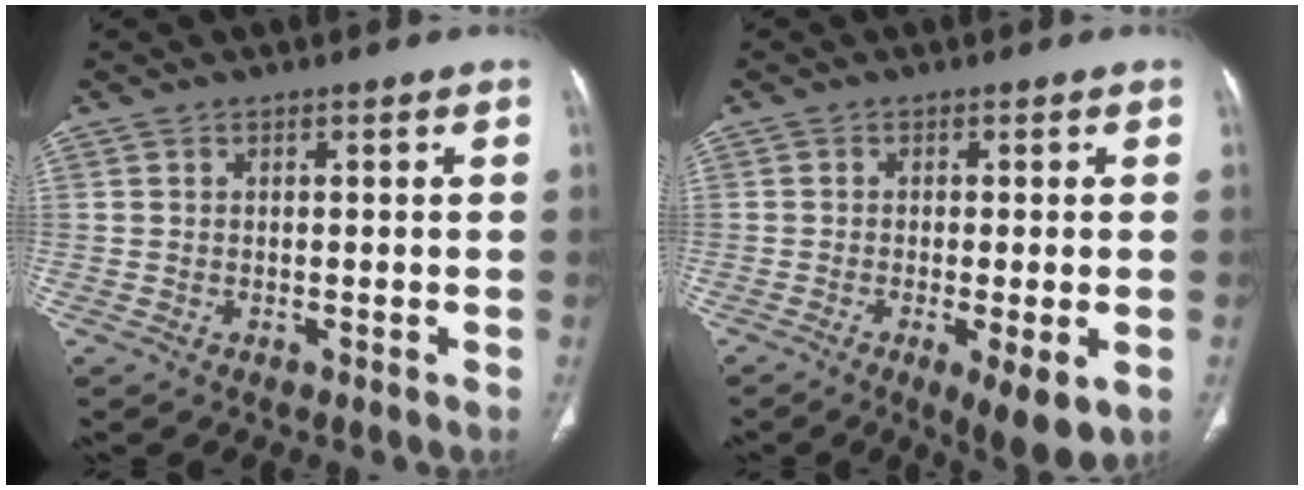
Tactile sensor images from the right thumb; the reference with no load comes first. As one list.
[{"total": 7.8, "force": [-2.9, 1.9, 7.0], "torque": [-0.104, -0.018, -0.042]}]